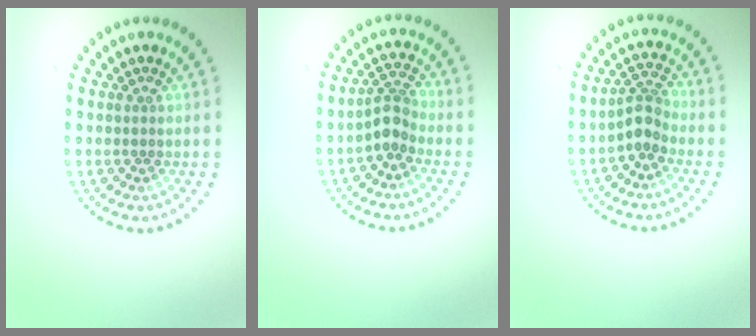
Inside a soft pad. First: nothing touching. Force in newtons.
{"total": 2.5, "press": 1.9, "slide": 1.6}
{"total": 2.5, "press": 2.0, "slide": 1.6}